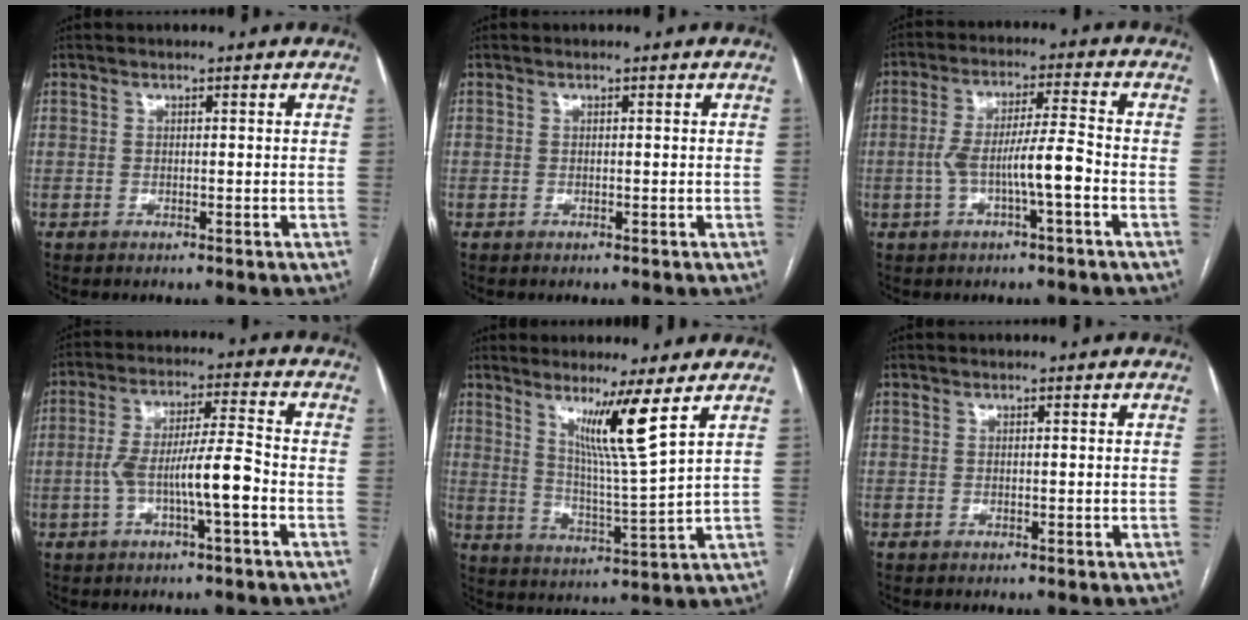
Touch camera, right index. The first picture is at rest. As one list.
[{"total": 0.0}, {"total": 7.7, "force": [-2.3, 0.3, 7.4], "torque": [-0.142, 0.018, -0.040]}, {"total": 8.9, "force": [-2.7, 0.6, 8.4], "torque": [-0.161, 0.020, -0.048]}, {"total": 8.5, "force": [4.8, -2.1, 6.7], "torque": [-0.117, -0.025, 0.089]}, {"total": 0.0}]